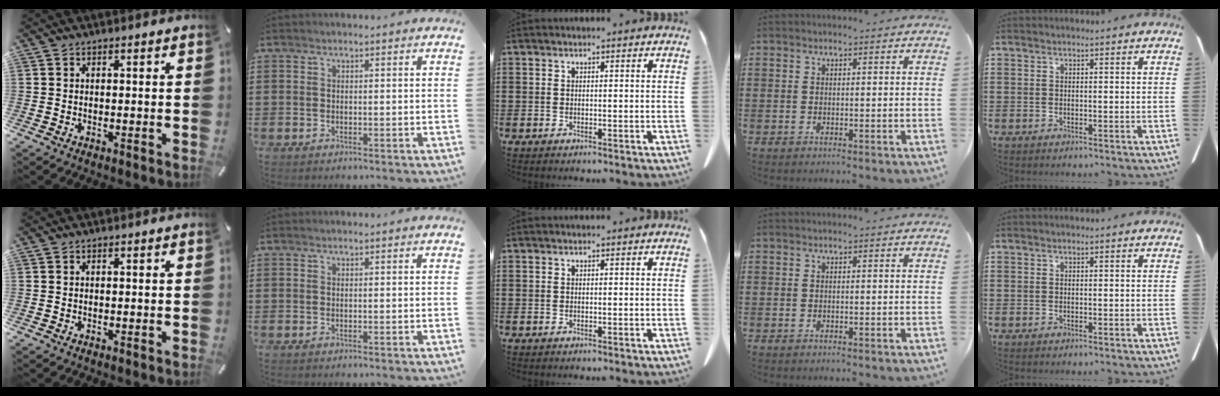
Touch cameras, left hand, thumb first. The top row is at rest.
{}